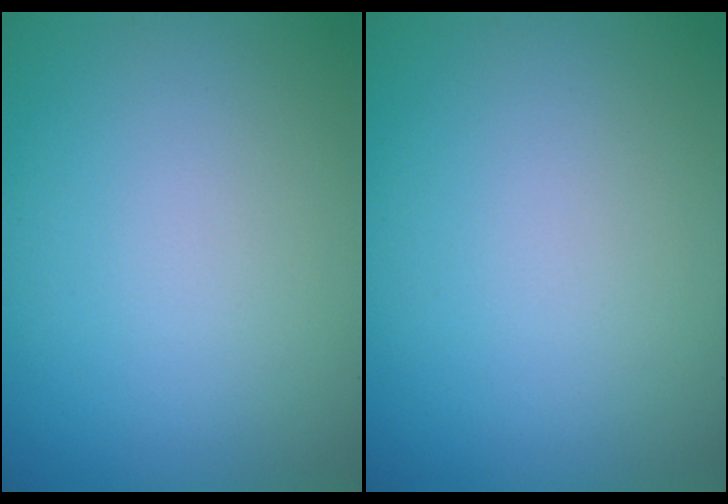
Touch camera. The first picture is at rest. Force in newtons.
{"total": 0.0}